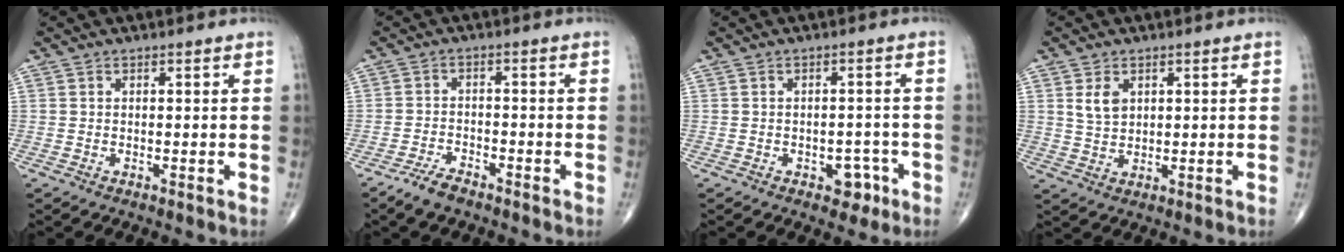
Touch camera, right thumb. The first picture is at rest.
{"total": 4.2, "force": [-3.4, 1.3, 2.1], "torque": [-0.045, 0.011, -0.066]}
{"total": 3.8, "force": [-1.9, 2.5, 2.1], "torque": [-0.003, 0.016, -0.023]}
{"total": 4.0, "force": [1.6, 2.7, 2.6], "torque": [-0.039, -0.010, 0.036]}